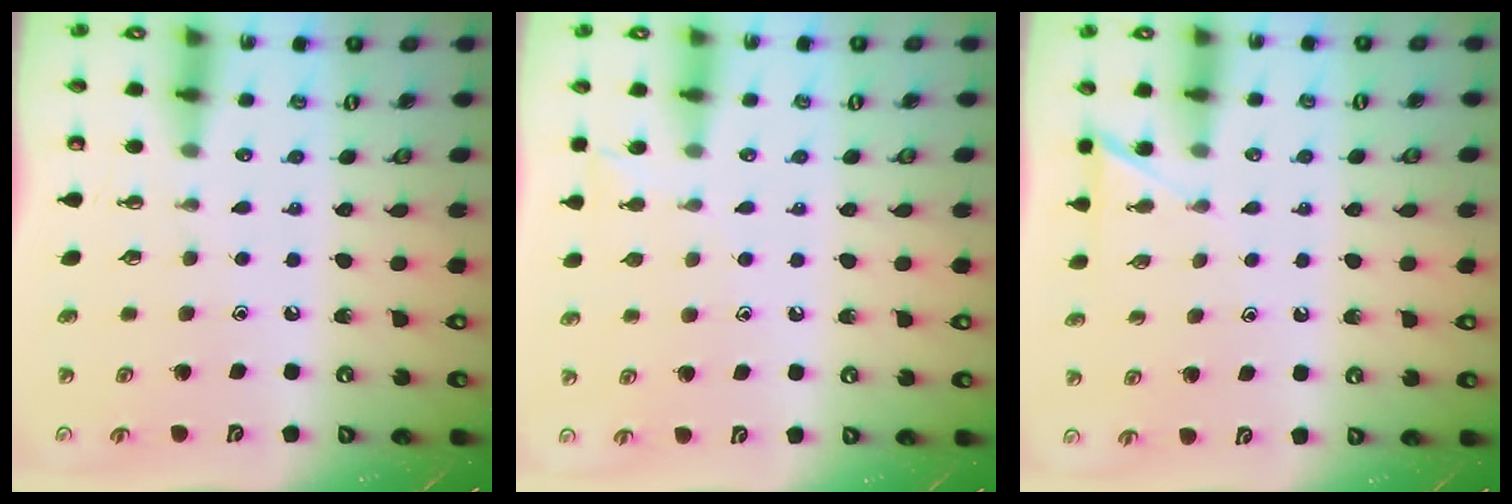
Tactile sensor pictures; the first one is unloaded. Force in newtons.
{"total": 4.5, "press": 4.5, "slide": 0.5}
{"total": 4.1, "press": 4.1, "slide": 0.4}